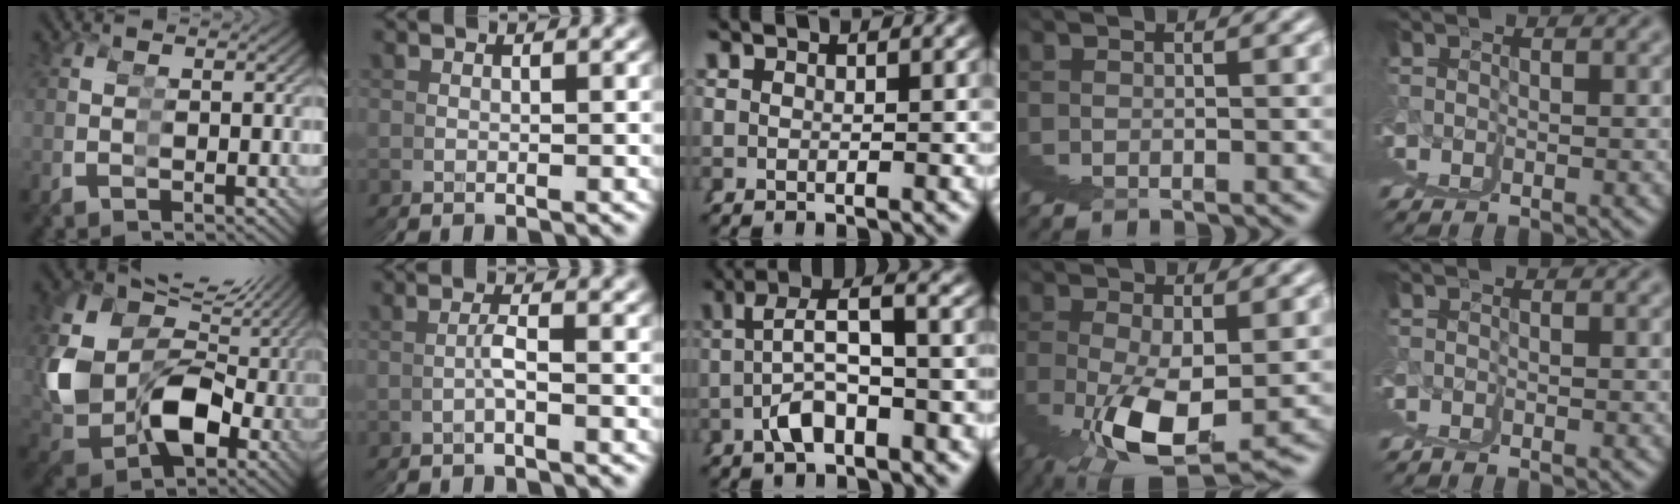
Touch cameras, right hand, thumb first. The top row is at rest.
{"thumb": {"total": 16.7, "force": [1.5, 11.7, 11.8], "torque": [-0.250, -0.022, 0.041]}, "index": {"total": 1.1, "force": [-0.8, -0.8, 0.2], "torque": [0.000, 0.008, -0.017]}, "middle": {"total": 6.6, "force": [0.3, 2.6, 6.1], "torque": [-0.084, 0.006, 0.008]}, "ring": {"total": 4.9, "force": [-1.9, -0.5, 4.5], "torque": [-0.052, 0.012, -0.029]}, "little": {"total": 1.6, "force": [0.3, -1.6, -0.3], "torque": [0.016, 0.010, 0.003]}}